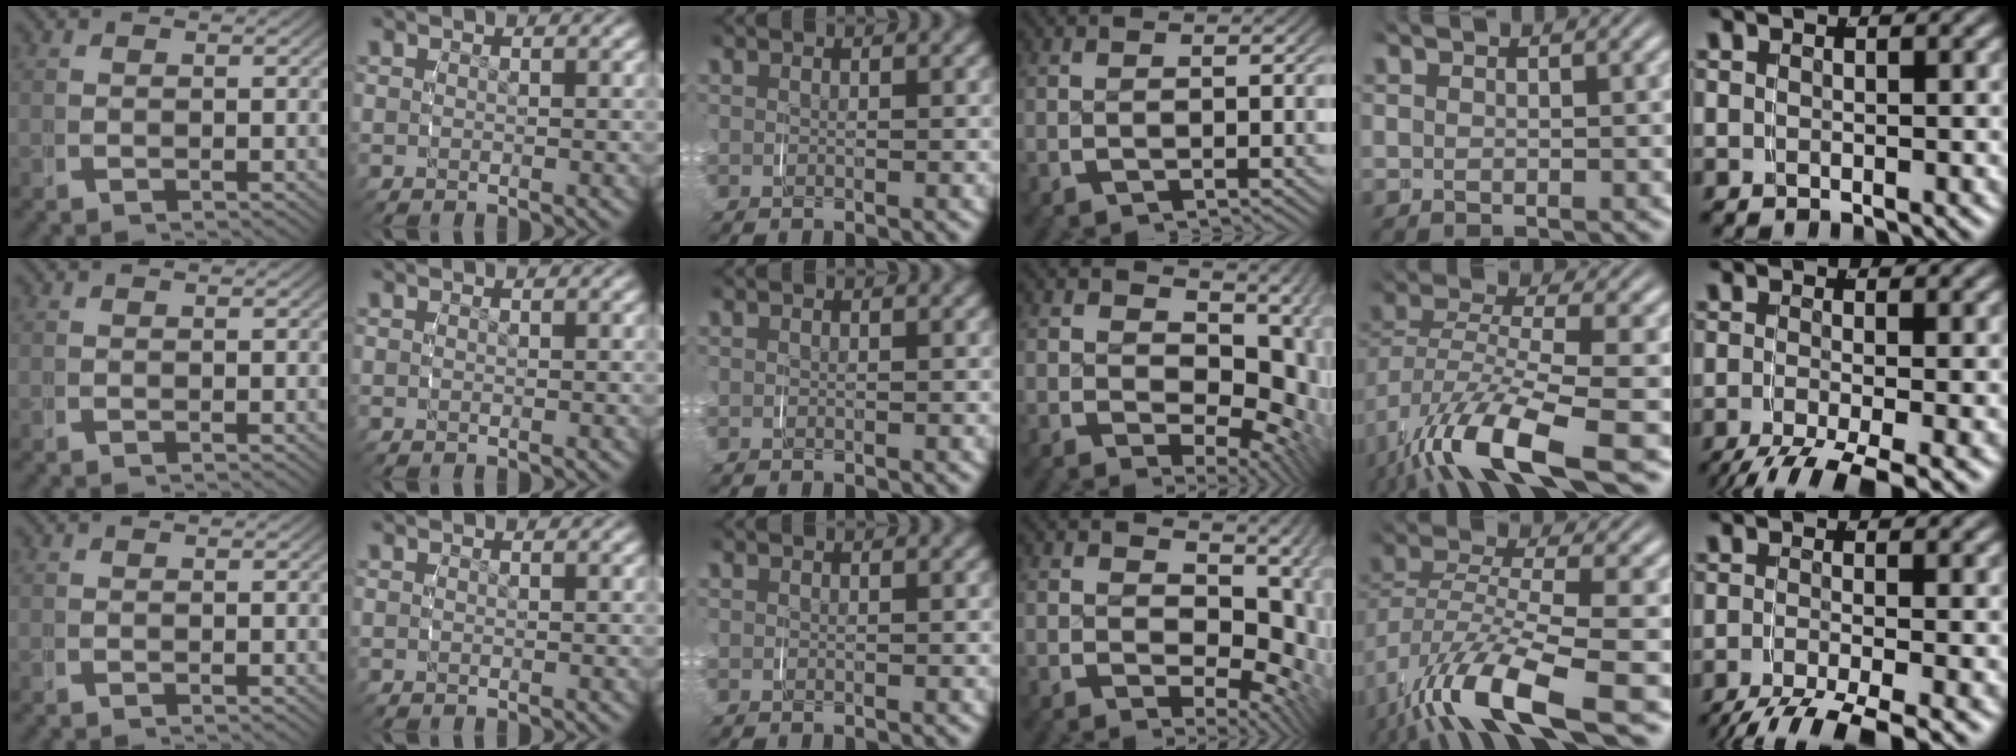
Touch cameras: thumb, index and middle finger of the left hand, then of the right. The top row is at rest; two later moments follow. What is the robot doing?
{"motion": "grasp_and_lifting", "object": "plastic wrap"}